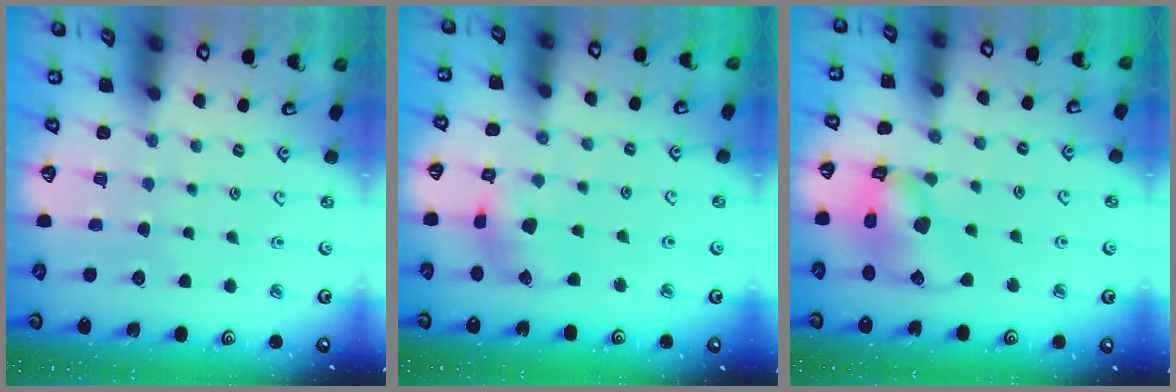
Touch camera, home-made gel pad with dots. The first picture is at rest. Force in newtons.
{"total": 8.9, "press": 8.9, "slide": 1.1}
{"total": 14.4, "press": 14.3, "slide": 1.9}